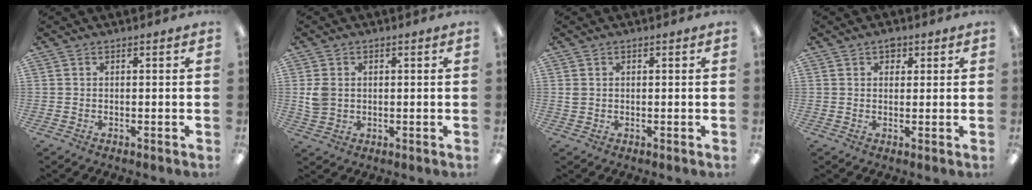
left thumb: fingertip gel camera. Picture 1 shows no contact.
{"total": 4.7, "force": [0.6, 3.8, 2.7], "torque": [-0.045, 0.005, 0.014]}
{"total": 1.4, "force": [0.4, 1.0, 0.8], "torque": [-0.017, 0.004, 0.006]}
{"total": 2.6, "force": [1.7, 1.6, 1.2], "torque": [-0.002, -0.006, 0.026]}